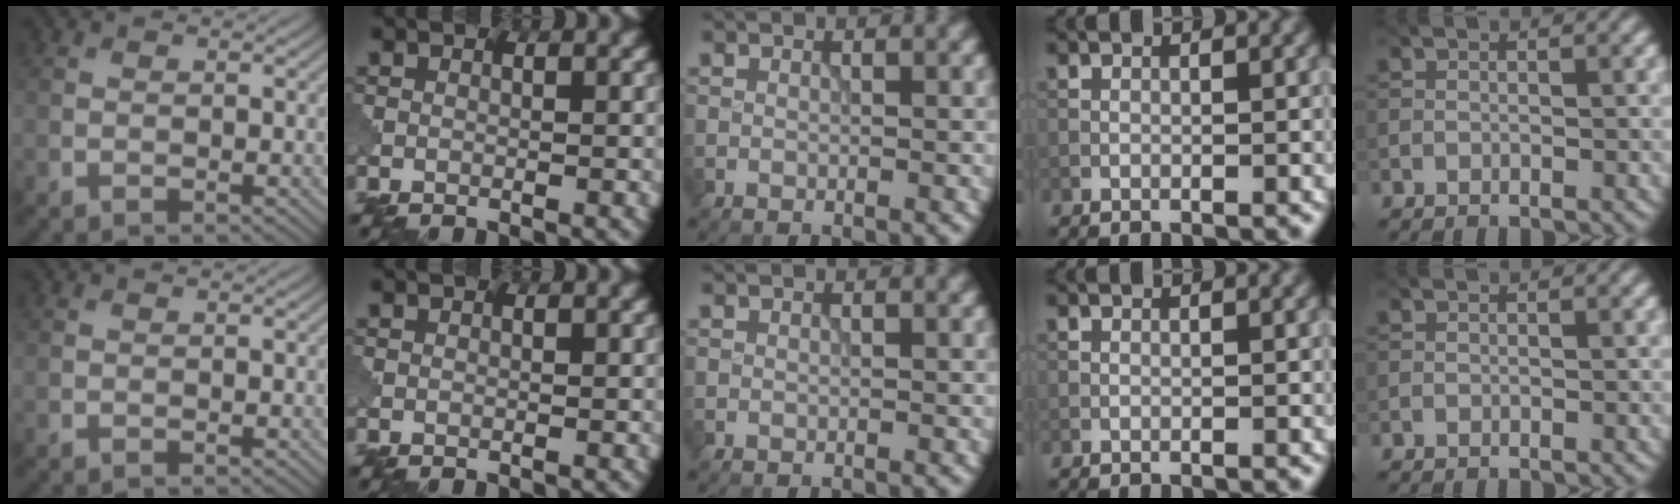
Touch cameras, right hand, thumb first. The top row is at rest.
{}